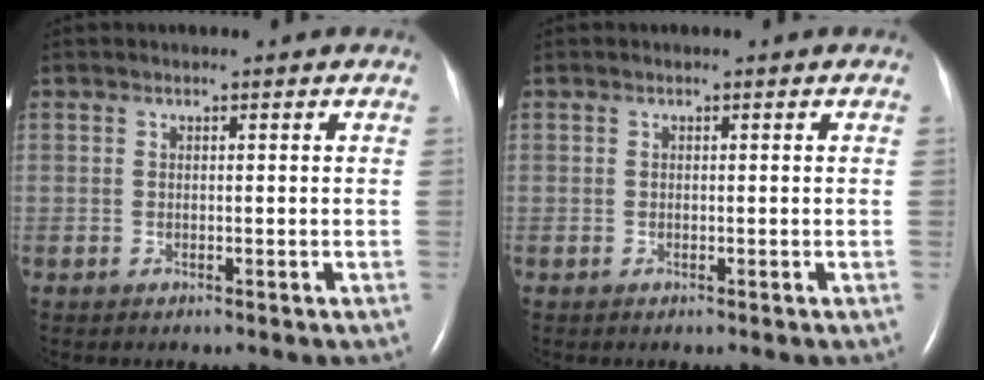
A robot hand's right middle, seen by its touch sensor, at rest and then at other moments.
{"total": 0.0}